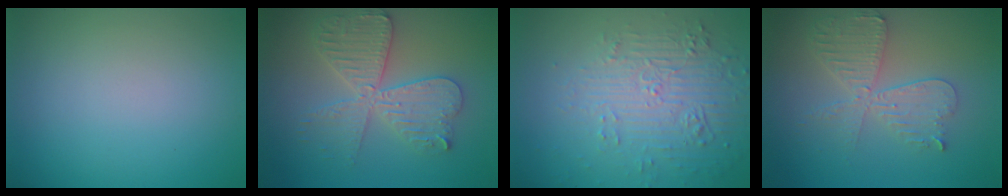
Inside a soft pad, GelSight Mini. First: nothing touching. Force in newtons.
{"total": 5.0, "press": 5.0, "slide": 0.6}
{"total": 6.0, "press": 3.6, "slide": 4.8}
{"total": 4.6, "press": 3.9, "slide": 2.3}